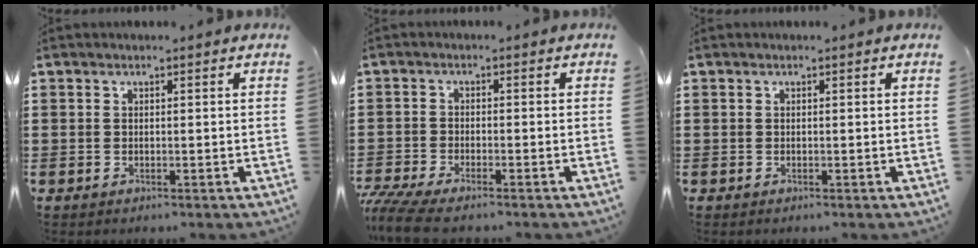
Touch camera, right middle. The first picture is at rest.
{"total": 4.0, "force": [-3.6, 0.3, 1.6], "torque": [-0.055, -0.017, -0.079]}
{"total": 0.0}